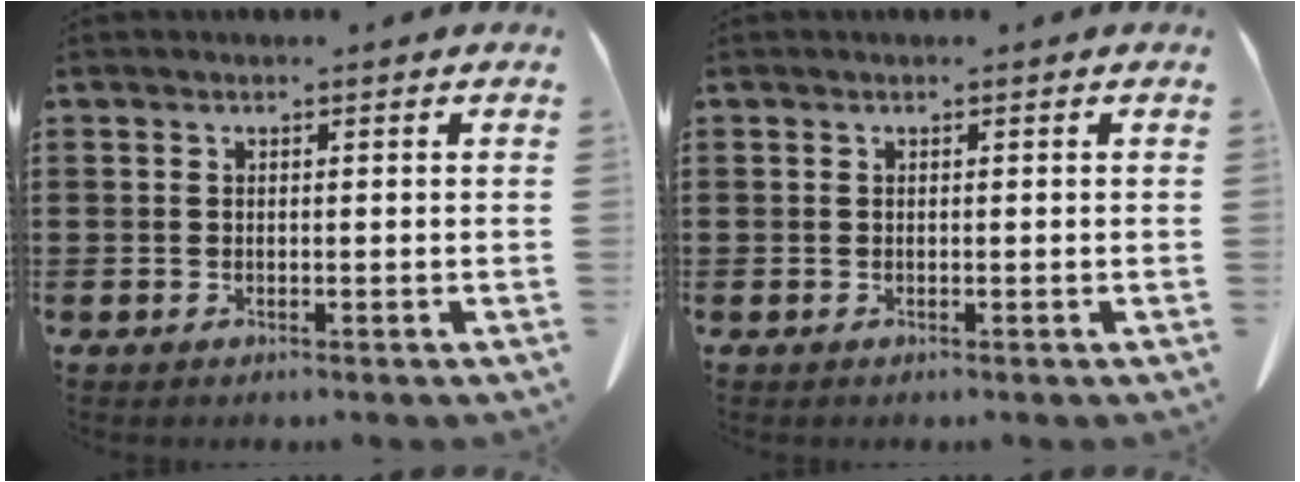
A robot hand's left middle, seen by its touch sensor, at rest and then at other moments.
{"total": 0.0}